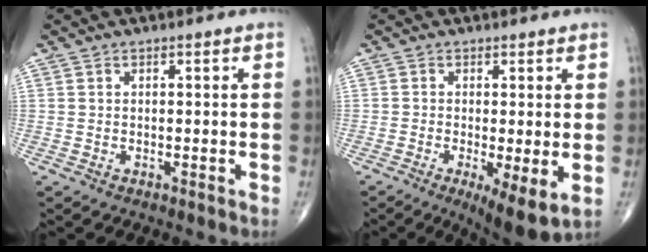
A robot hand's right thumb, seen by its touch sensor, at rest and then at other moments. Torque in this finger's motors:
{"motor_torque": [-0.16, 0.40, -0.15, -0.43, 0.02]}